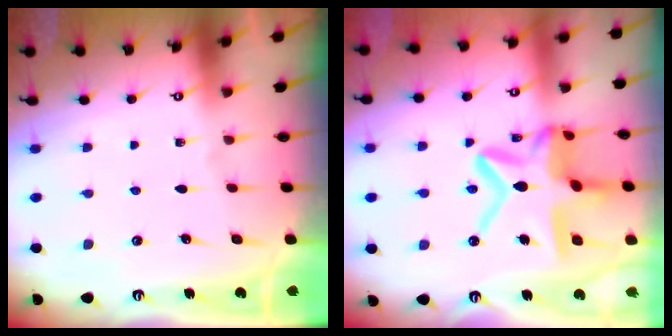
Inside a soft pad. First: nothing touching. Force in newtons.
{"total": 18.4, "press": 18.3, "slide": 1.7}